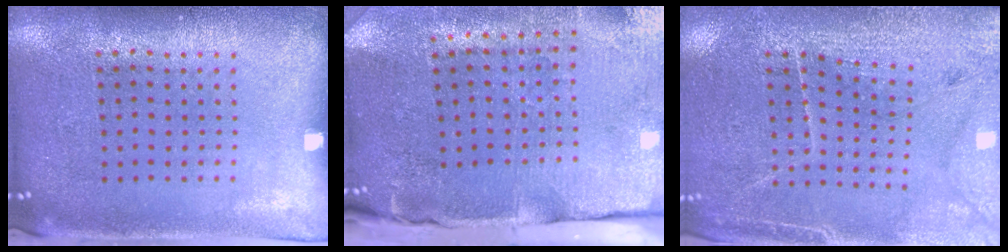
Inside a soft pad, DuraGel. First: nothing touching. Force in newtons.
{"total": 4.8, "press": 3.9, "slide": 2.9}
{"total": 3.0, "press": 2.9, "slide": 0.4}